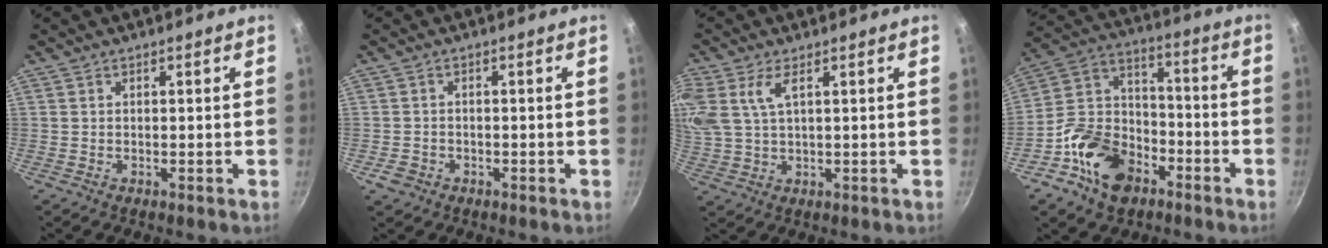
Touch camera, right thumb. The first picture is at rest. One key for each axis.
{"total": 2.6, "fx": -1.2, "fy": 2.1, "fz": 1.0, "tx": -0.018, "ty": 0.012, "tz": -0.016}
{"total": 9.6, "fx": 4.2, "fy": 5.1, "fz": 7.1, "tx": -0.155, "ty": 0.007, "tz": 0.087}
{"total": 16.3, "fx": -8.3, "fy": 11.2, "fz": 8.4, "tx": -0.131, "ty": 0.064, "tz": -0.161}